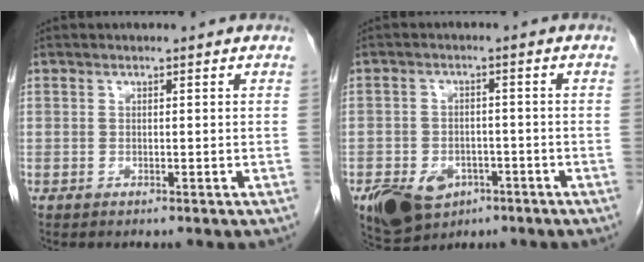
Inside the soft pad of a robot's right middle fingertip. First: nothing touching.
{"total": 10.8, "force": [-5.5, 7.6, 5.2], "torque": [-0.107, 0.006, -0.079]}